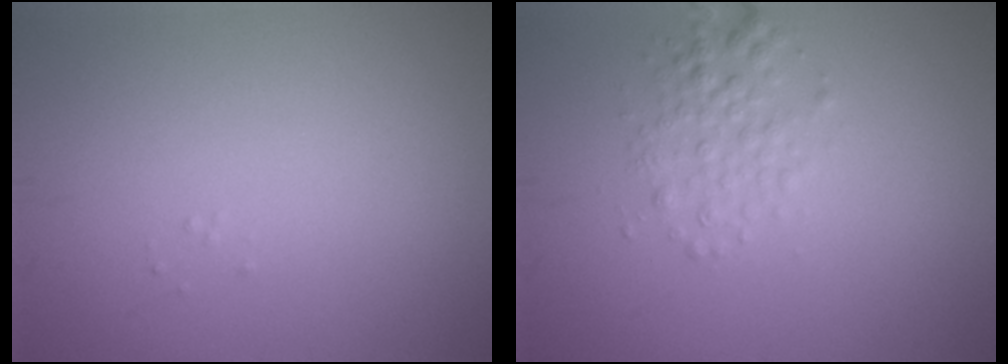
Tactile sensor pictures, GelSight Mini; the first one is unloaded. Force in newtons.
{"total": 2.2, "press": 2.2, "slide": 0.0}